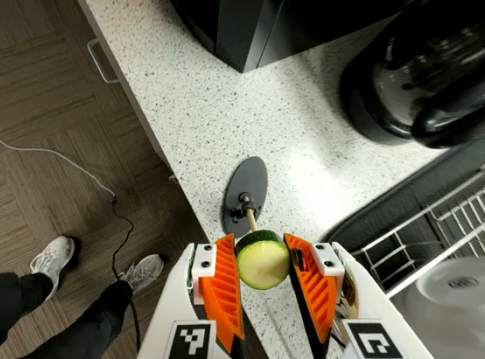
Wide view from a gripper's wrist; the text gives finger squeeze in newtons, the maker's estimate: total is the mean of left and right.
{"total": 10.0, "left": 10.1, "right": 9.9}